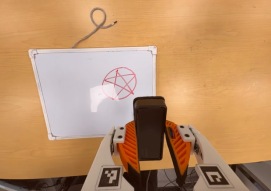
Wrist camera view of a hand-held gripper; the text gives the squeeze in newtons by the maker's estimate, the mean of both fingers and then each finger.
{"total": 6.7, "left": 5.3, "right": 8.1}